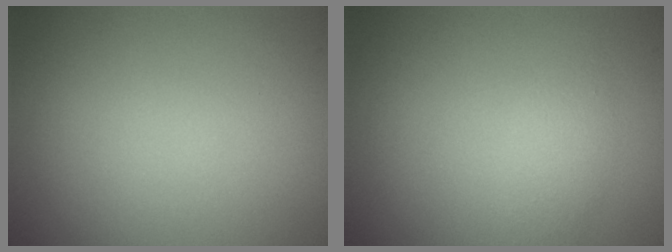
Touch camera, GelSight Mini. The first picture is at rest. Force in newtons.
{"total": 1.6, "press": 1.6, "slide": 0.1}